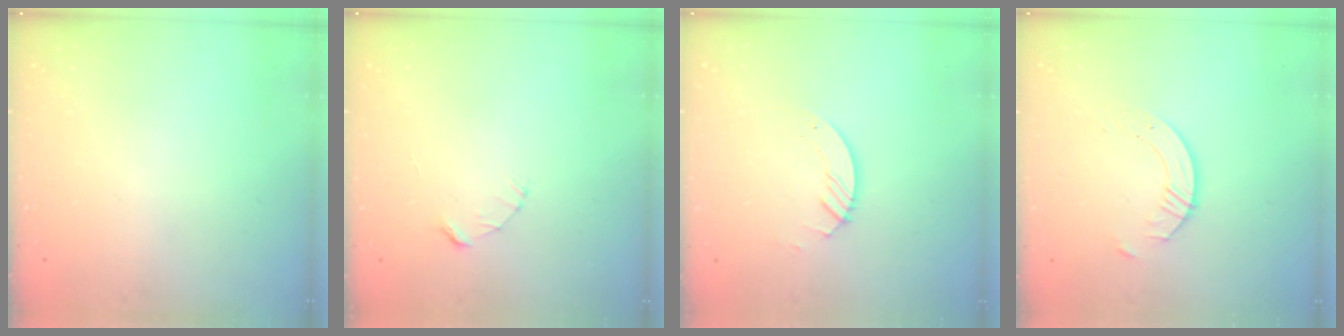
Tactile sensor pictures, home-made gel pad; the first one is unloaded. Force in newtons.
{"total": 2.7, "press": 2.7, "slide": 0.3}
{"total": 2.9, "press": 2.9, "slide": 0.3}
{"total": 5.0, "press": 5.0, "slide": 0.5}